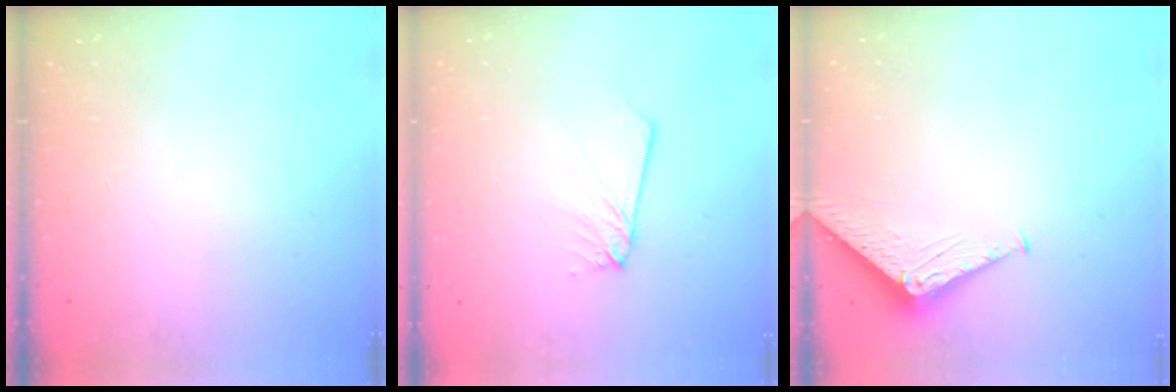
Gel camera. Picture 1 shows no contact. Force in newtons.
{"total": 3.5, "press": 3.4, "slide": 0.3}
{"total": 4.1, "press": 4.1, "slide": 0.4}